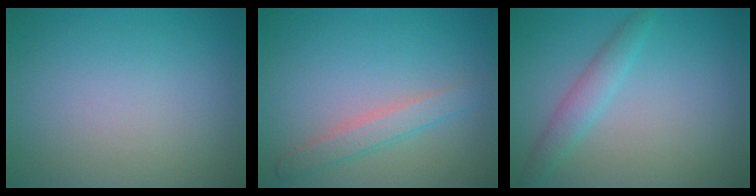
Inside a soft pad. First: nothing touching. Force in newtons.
{"total": 2.3, "press": 2.3, "slide": 0.1}
{"total": 2.2, "press": 2.2, "slide": 0.1}